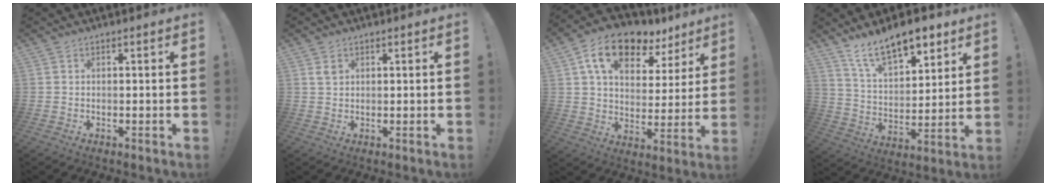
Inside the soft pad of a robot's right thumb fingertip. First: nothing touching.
{"total": 2.1, "force": [1.2, 1.5, 1.0], "torque": [-0.013, -0.002, 0.020]}
{"total": 15.6, "force": [9.4, 8.8, 8.8], "torque": [-0.155, -0.043, 0.171]}
{"total": 15.2, "force": [10.7, 6.9, 8.2], "torque": [-0.135, -0.066, 0.193]}